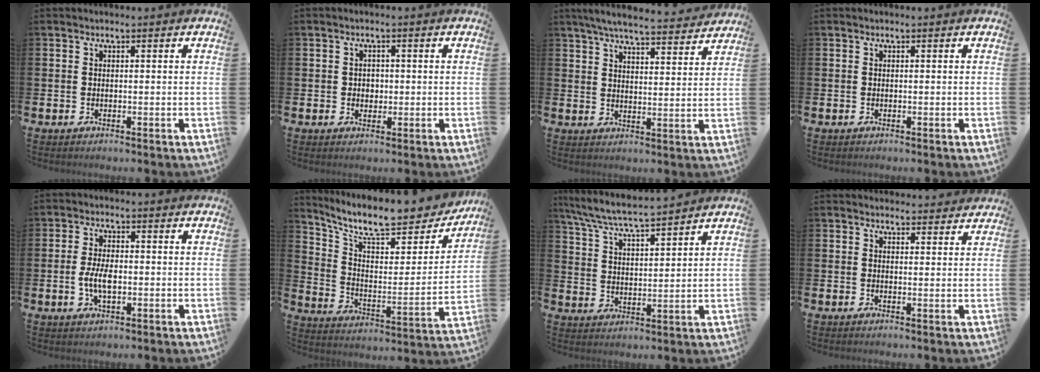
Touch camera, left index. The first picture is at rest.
{"total": 1.7, "force": [0.1, 1.6, 0.6], "torque": [0.002, 0.003, -0.004]}
{"total": 6.1, "force": [5.8, 0.6, 1.7], "torque": [-0.043, -0.041, 0.100]}
{"total": 0.0}
{"total": 4.3, "force": [-0.5, 2.0, 3.8], "torque": [-0.075, 0.001, -0.012]}
{"total": 9.9, "force": [8.4, 3.0, 4.2], "torque": [-0.109, -0.060, 0.142]}
{"total": 6.6, "force": [6.3, 0.1, 2.0], "torque": [-0.066, -0.038, 0.110]}
{"total": 2.3, "force": [2.3, 0.5, -0.2], "torque": [0.008, -0.015, 0.040]}